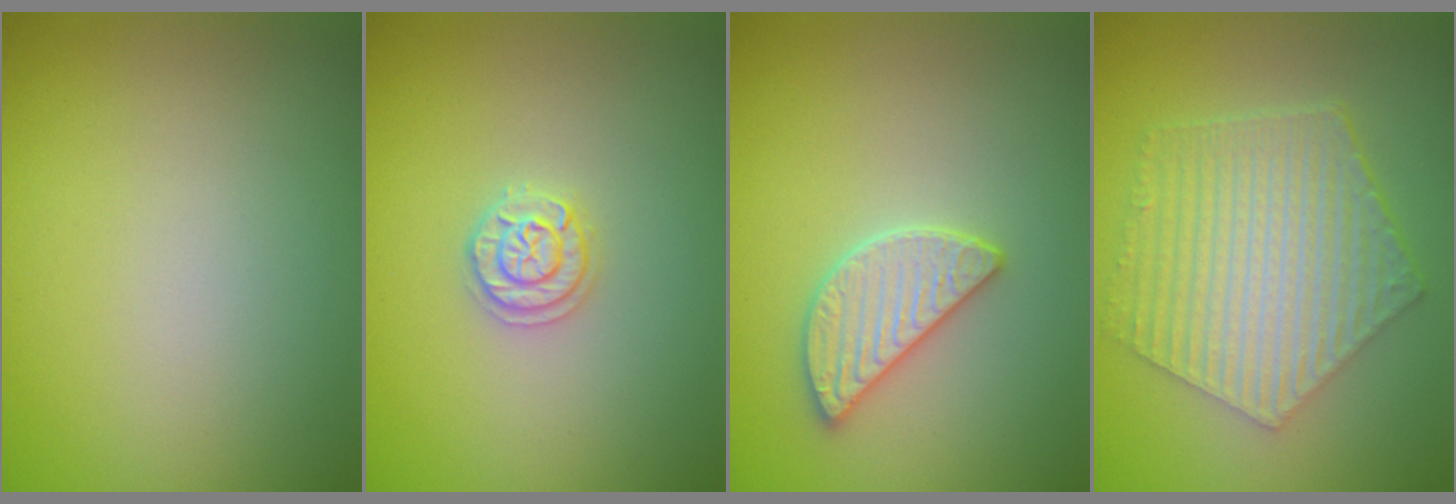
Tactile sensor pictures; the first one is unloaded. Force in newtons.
{"total": 1.9, "press": 1.8, "slide": 0.3}
{"total": 2.8, "press": 2.8, "slide": 0.5}
{"total": 6.9, "press": 5.0, "slide": 4.8}